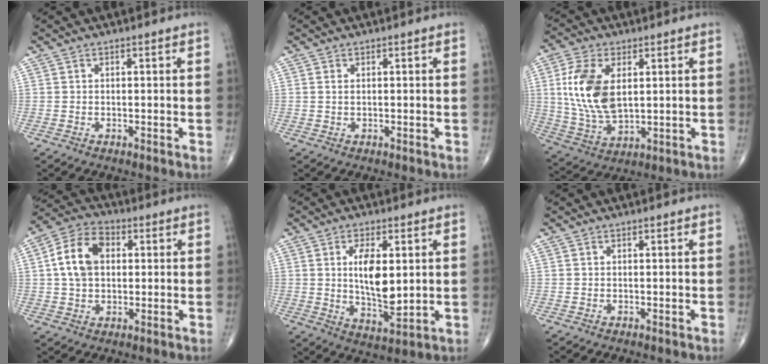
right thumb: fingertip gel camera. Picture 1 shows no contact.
{"total": 0.6, "force": [0.2, 0.4, 0.5], "torque": [-0.012, 0.003, 0.006]}
{"total": 13.6, "force": [2.8, 7.6, 11.0], "torque": [-0.221, -0.012, 0.062]}
{"total": 10.9, "force": [1.7, 7.4, 7.7], "torque": [-0.135, 0.019, 0.024]}
{"total": 10.2, "force": [1.7, 4.4, 9.1], "torque": [-0.147, -0.023, 0.037]}
{"total": 0.0}